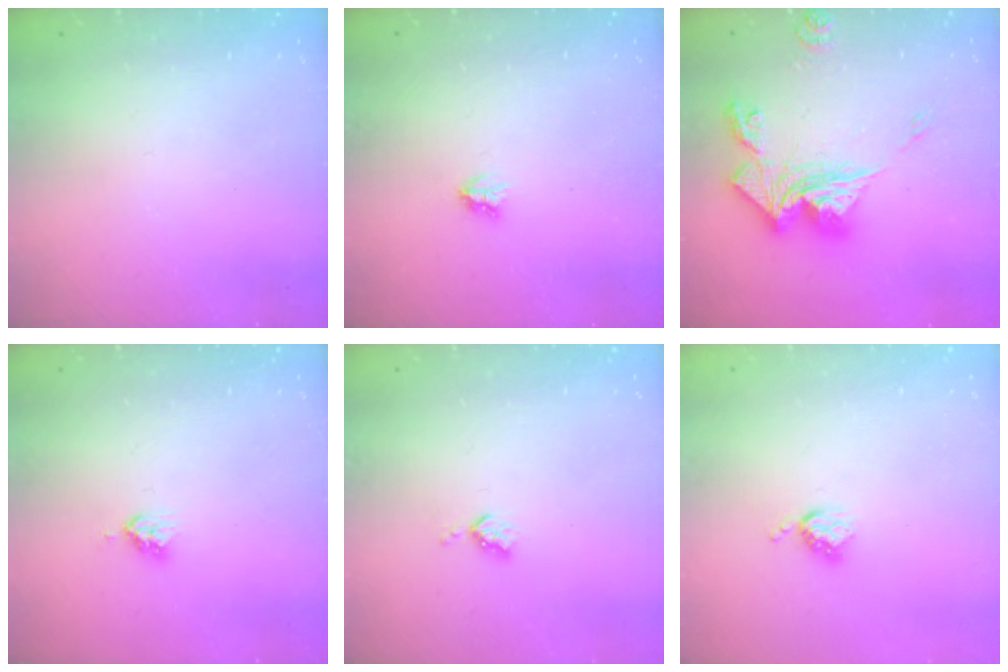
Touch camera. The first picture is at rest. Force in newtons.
{"total": 2.9, "press": 2.9, "slide": 0.3}
{"total": 15.6, "press": 15.5, "slide": 1.8}
{"total": 3.9, "press": 3.9, "slide": 0.5}
{"total": 3.7, "press": 3.7, "slide": 0.4}
{"total": 3.8, "press": 3.8, "slide": 0.4}